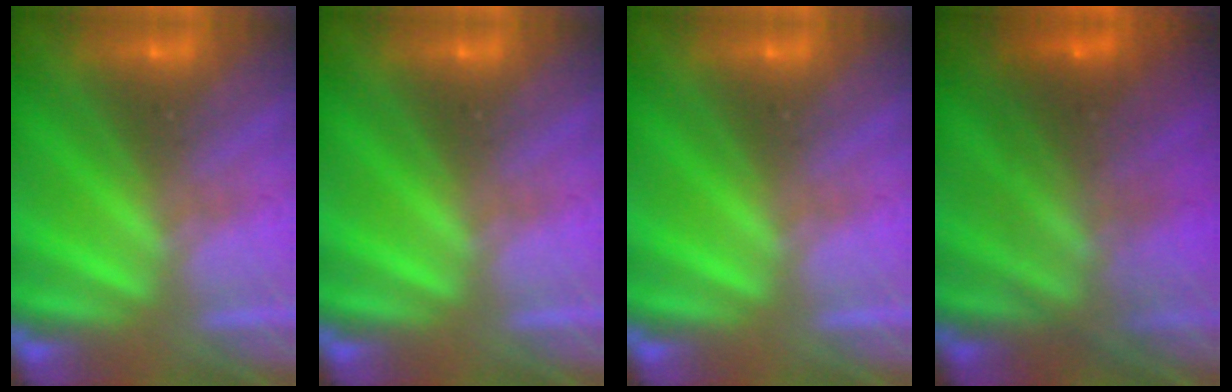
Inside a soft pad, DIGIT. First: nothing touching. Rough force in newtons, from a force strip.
{"total": 0.0}
{"total": 0.0}
{"total": 7.4}